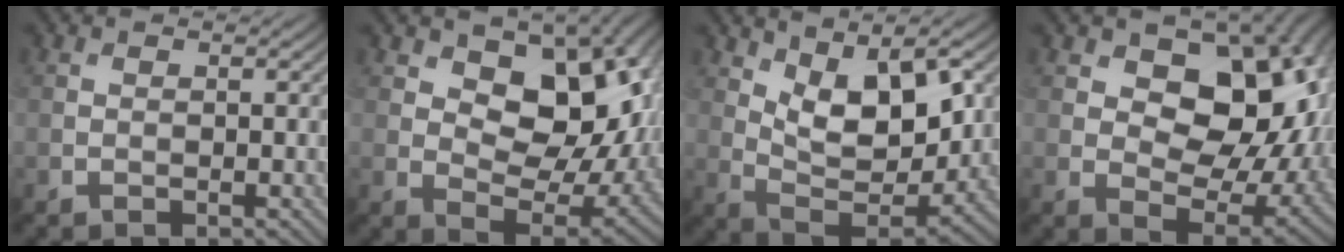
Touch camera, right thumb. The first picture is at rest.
{"total": 11.9, "force": [3.9, 7.4, 8.5], "torque": [-0.131, -0.012, 0.059]}
{"total": 10.8, "force": [4.4, 5.2, 8.4], "torque": [-0.165, -0.008, 0.082]}
{"total": 12.8, "force": [3.1, 8.5, 9.1], "torque": [-0.133, -0.009, 0.047]}